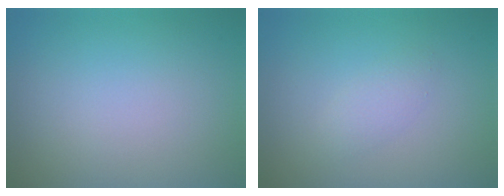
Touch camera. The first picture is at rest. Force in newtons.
{"total": 1.4, "press": 1.4, "slide": 0.1}